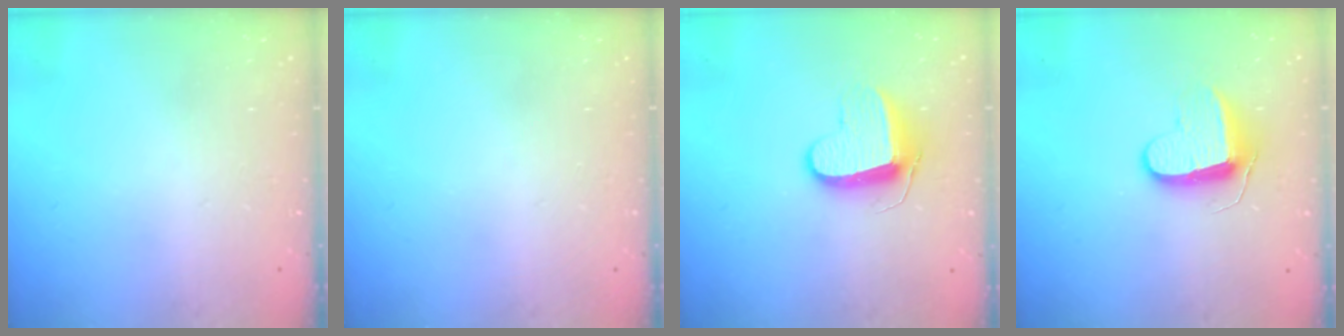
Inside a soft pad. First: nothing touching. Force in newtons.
{"total": 0.0}
{"total": 9.5, "press": 9.5, "slide": 0.4}
{"total": 9.6, "press": 9.6, "slide": 0.3}